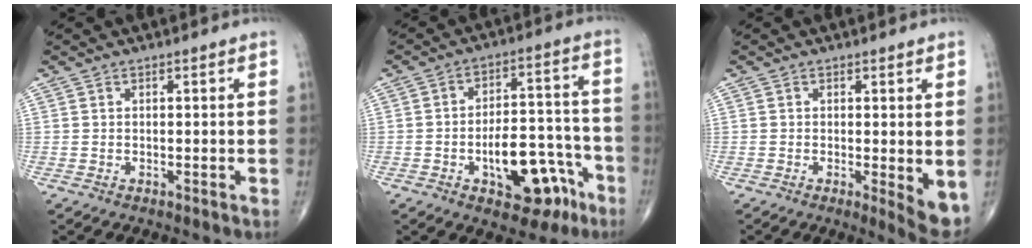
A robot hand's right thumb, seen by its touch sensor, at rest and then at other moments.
{"total": 14.9, "force": [-6.6, 7.5, 11.0], "torque": [-0.125, 0.060, -0.086]}
{"total": 5.2, "force": [-0.5, 1.4, 5.0], "torque": [-0.068, -0.015, -0.010]}